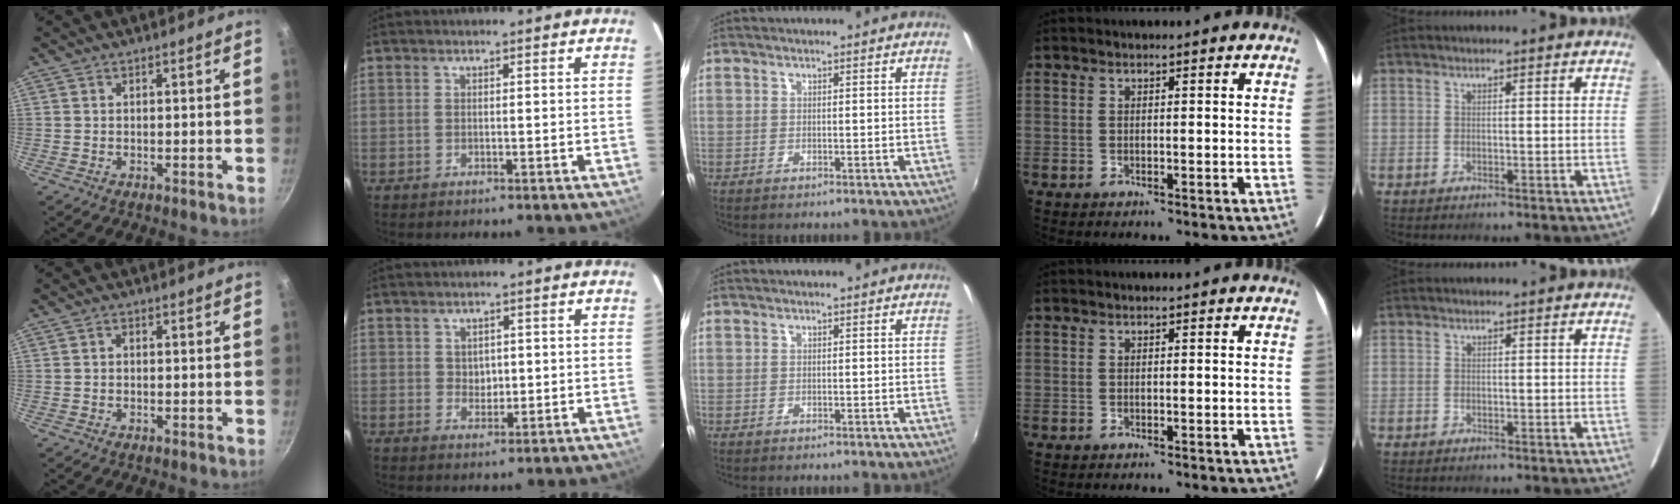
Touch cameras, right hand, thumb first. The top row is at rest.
{"thumb": {"total": 0.9, "force": [-0.1, 0.7, 0.5], "torque": [-0.008, 0.006, -0.002]}, "index": {"total": 2.8, "force": [0.3, 2.5, 1.2], "torque": [-0.016, 0.004, 0.008]}}